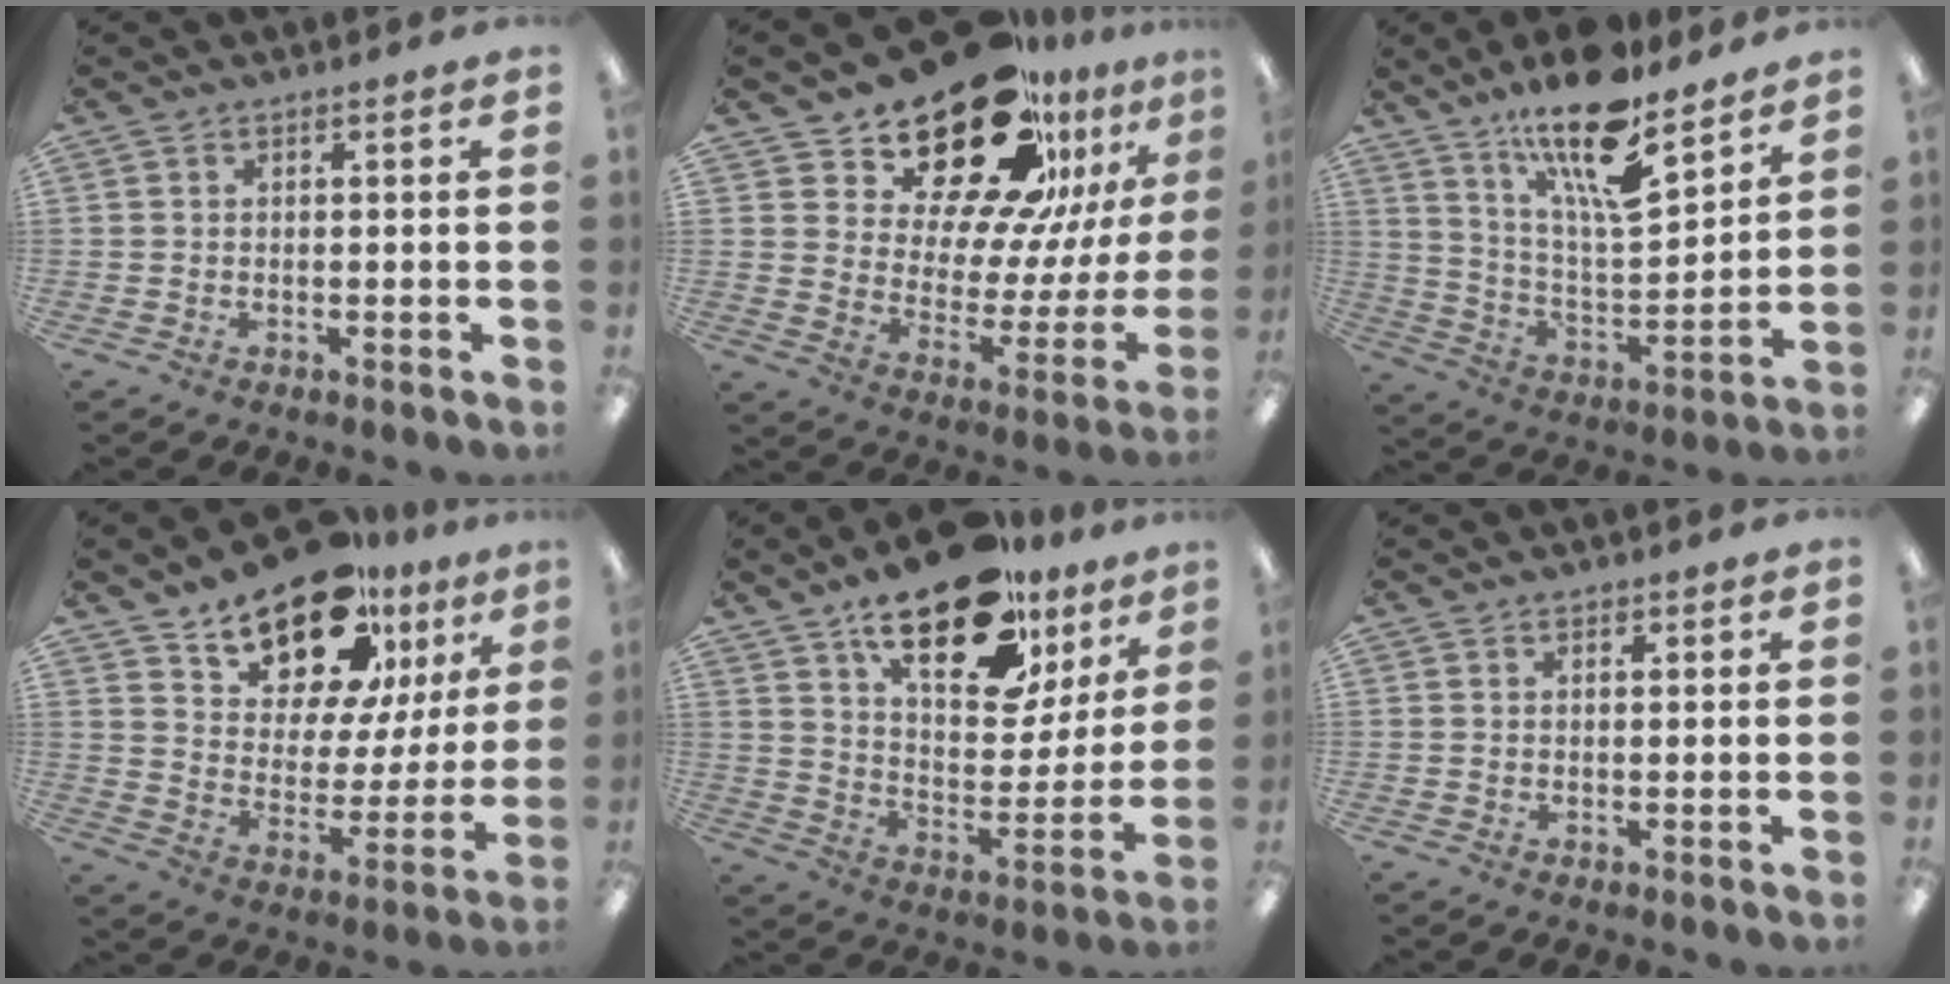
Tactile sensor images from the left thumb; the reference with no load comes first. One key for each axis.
{"total": 27.2, "fx": 20.5, "fy": 12.2, "fz": 13.0, "tx": -0.201, "ty": -0.131, "tz": 0.357}
{"total": 19.3, "fx": 13.9, "fy": 5.8, "fz": 12.0, "tx": -0.206, "ty": -0.086, "tz": 0.234}
{"total": 18.8, "fx": 14.2, "fy": 9.0, "fz": 8.4, "tx": -0.140, "ty": -0.094, "tz": 0.252}
{"total": 23.5, "fx": 15.8, "fy": 10.1, "fz": 14.3, "tx": -0.213, "ty": -0.093, "tz": 0.268}
{"total": 1.0, "fx": 0.7, "fy": 0.5, "fz": 0.4, "tx": -0.009, "ty": 0.002, "tz": 0.014}